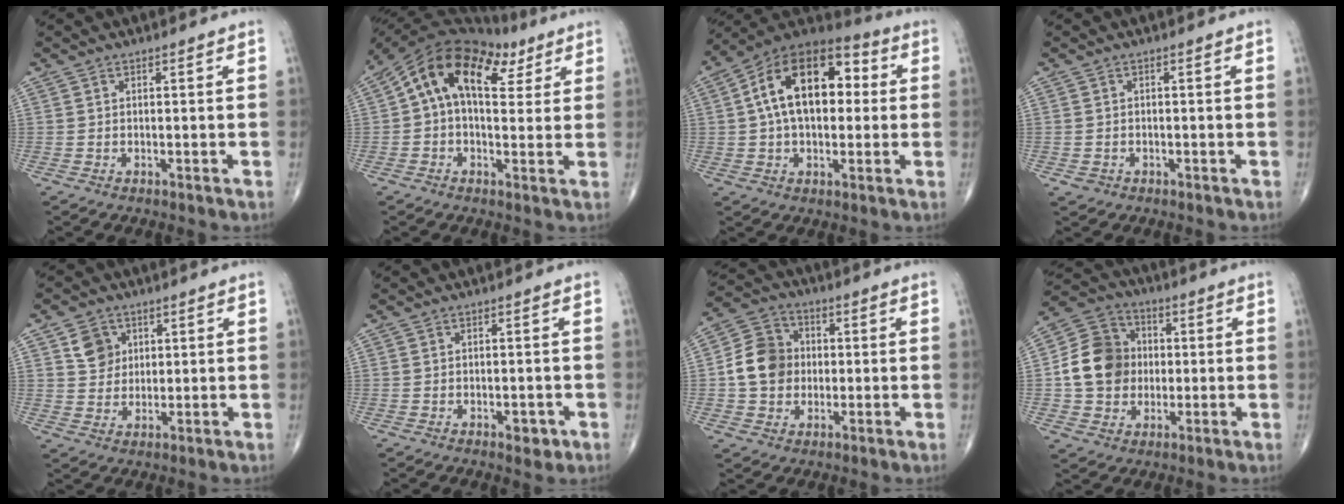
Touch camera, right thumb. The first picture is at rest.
{"total": 17.0, "force": [6.0, 9.7, 12.6], "torque": [-0.193, 0.034, 0.091]}
{"total": 19.2, "force": [2.9, 11.3, 15.2], "torque": [-0.230, 0.035, 0.037]}
{"total": 1.5, "force": [-0.6, 1.3, 0.3], "torque": [-0.002, 0.005, -0.006]}
{"total": 5.5, "force": [2.1, 4.7, 1.9], "torque": [-0.010, -0.009, 0.037]}
{"total": 2.7, "force": [-1.1, 1.5, 1.9], "torque": [-0.016, 0.004, -0.012]}
{"total": 10.2, "force": [-0.2, 8.8, 5.1], "torque": [-0.071, 0.019, -0.013]}
{"total": 13.1, "force": [0.1, 11.3, 6.7], "torque": [-0.099, 0.024, -0.003]}